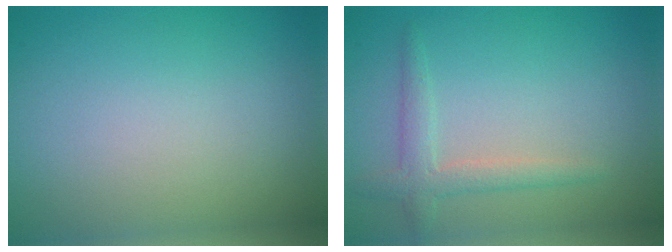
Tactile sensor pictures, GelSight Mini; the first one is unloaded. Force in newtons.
{"total": 2.3, "press": 2.2, "slide": 0.1}